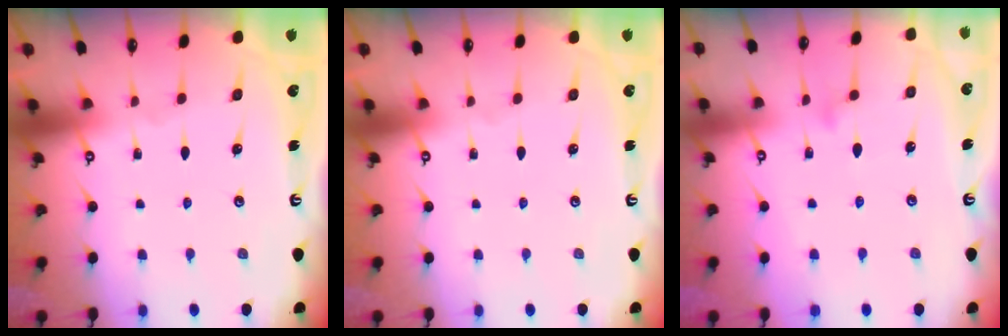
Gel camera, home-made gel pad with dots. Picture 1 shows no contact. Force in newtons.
{"total": 0.0}
{"total": 8.6, "press": 8.6, "slide": 0.9}